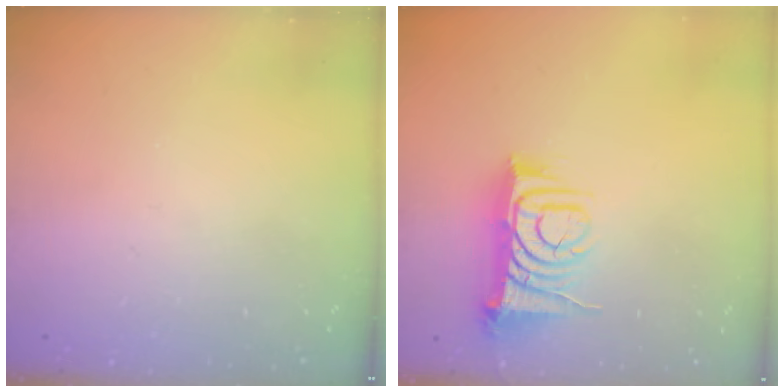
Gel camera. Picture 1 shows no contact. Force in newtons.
{"total": 9.7, "press": 9.6, "slide": 1.2}